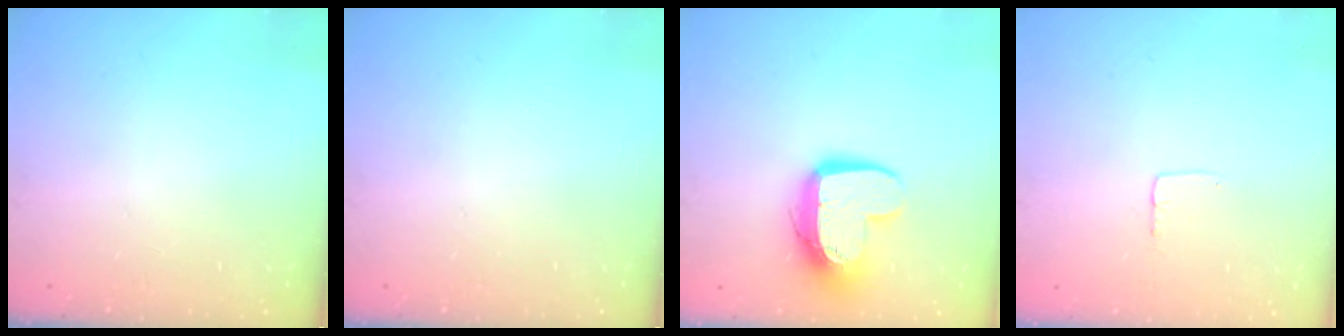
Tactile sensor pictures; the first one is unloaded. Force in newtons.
{"total": 0.0}
{"total": 13.2, "press": 13.2, "slide": 1.1}
{"total": 2.7, "press": 2.7, "slide": 0.1}